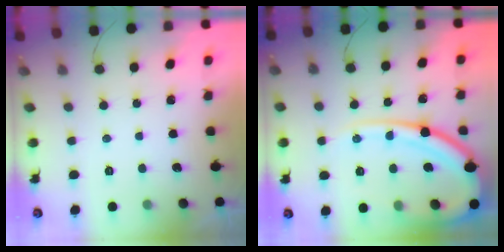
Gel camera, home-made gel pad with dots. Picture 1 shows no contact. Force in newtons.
{"total": 18.1, "press": 18.0, "slide": 2.0}